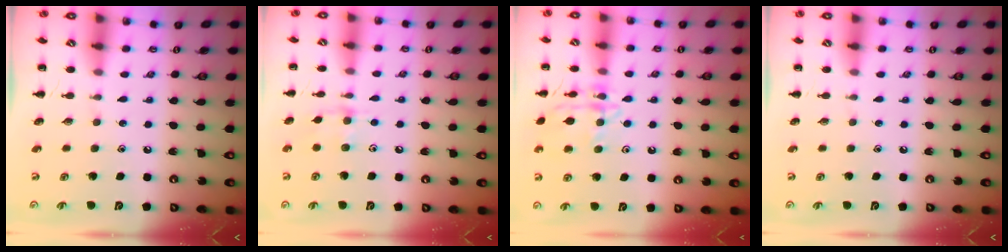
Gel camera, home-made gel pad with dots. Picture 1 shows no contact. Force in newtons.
{"total": 6.0, "press": 6.0, "slide": 0.5}
{"total": 14.4, "press": 14.4, "slide": 1.0}
{"total": 0.0}